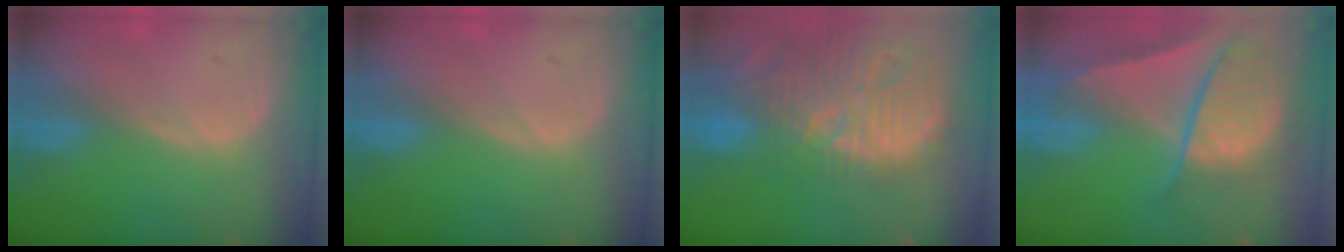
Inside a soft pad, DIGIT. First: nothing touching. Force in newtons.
{"total": 0.0}
{"total": 15.2, "press": 13.3, "slide": 7.4}
{"total": 10.0, "press": 8.4, "slide": 5.5}